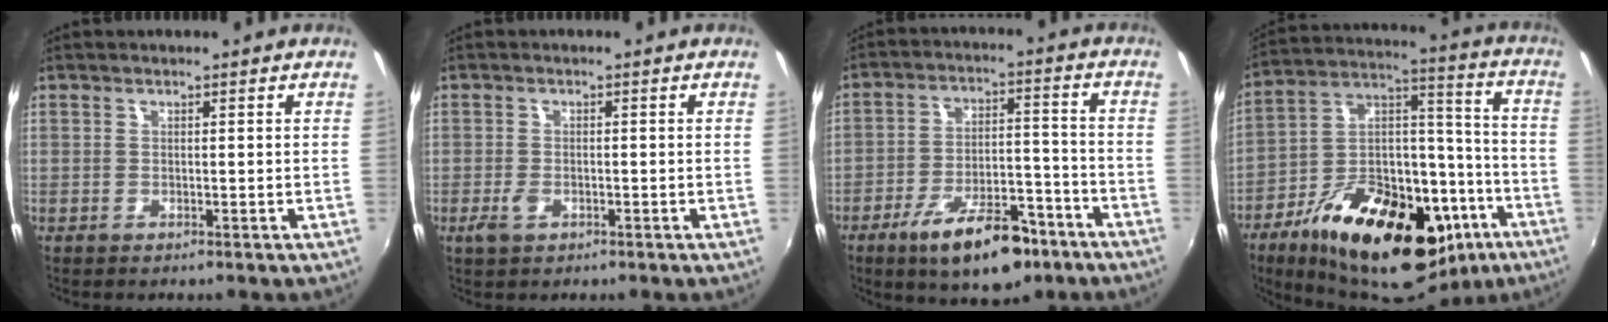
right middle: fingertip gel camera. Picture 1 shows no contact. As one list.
[{"total": 2.7, "force": [-1.3, 1.6, 1.8], "torque": [-0.039, -0.004, -0.024]}, {"total": 15.0, "force": [-9.8, 5.7, 9.9], "torque": [-0.174, 0.004, -0.145]}, {"total": 31.7, "force": [-18.1, 14.8, 21.5], "torque": [-0.349, 0.023, -0.261]}]